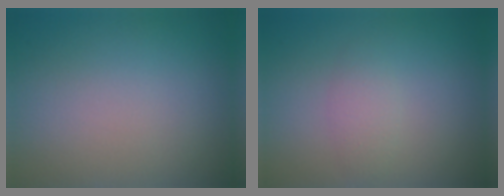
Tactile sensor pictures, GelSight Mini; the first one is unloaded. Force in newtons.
{"total": 1.5, "press": 1.5, "slide": 0.0}